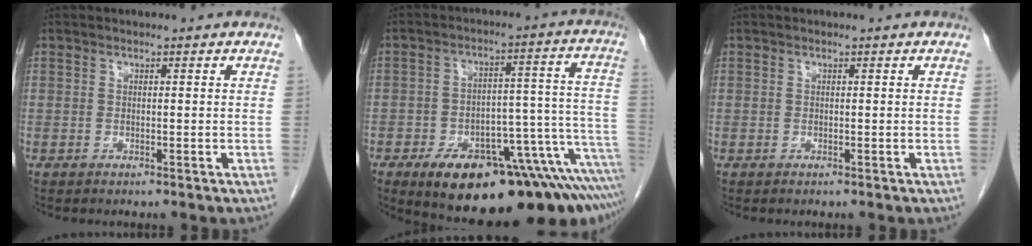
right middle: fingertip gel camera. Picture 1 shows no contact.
{"total": 22.5, "force": [-14.6, 5.4, 16.2], "torque": [-0.132, 0.031, -0.198]}
{"total": 0.0}